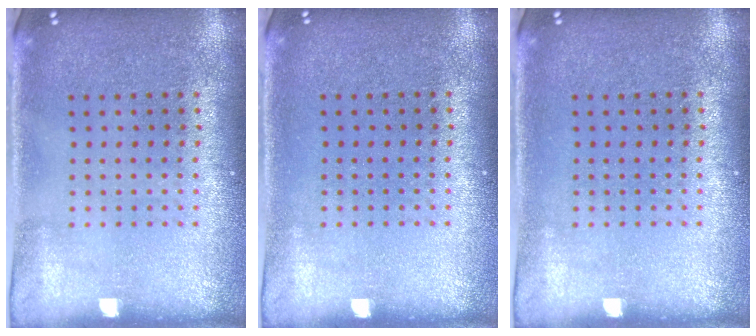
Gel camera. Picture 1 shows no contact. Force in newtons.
{"total": 0.0}
{"total": 0.0}